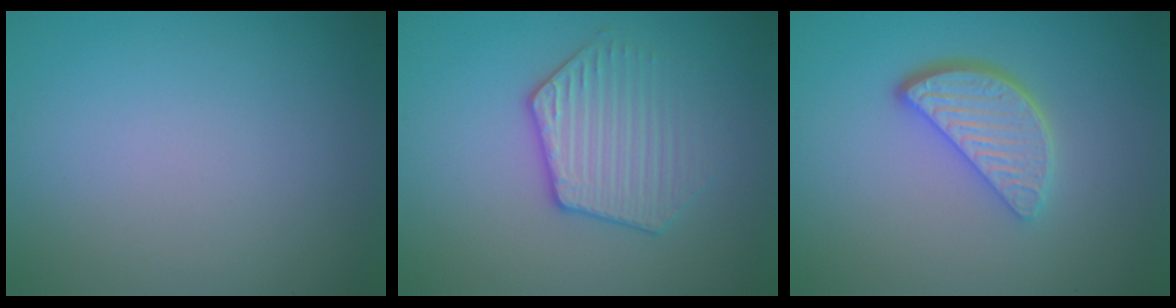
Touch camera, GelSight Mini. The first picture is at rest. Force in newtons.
{"total": 3.4, "press": 3.2, "slide": 1.3}
{"total": 4.0, "press": 3.2, "slide": 2.4}